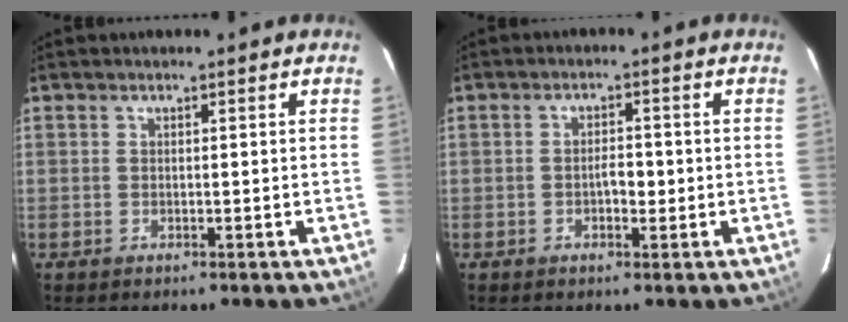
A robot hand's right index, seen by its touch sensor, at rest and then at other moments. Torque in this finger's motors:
{"motor_torque": [0.02, 0.05, 0.04, 0.01]}